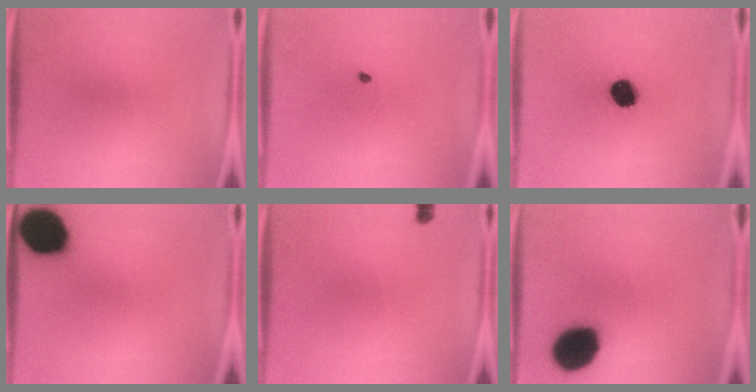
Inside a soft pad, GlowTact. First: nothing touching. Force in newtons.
{"total": 0.6}
{"total": 10.6}
{"total": 17.6}
{"total": 0.8}
{"total": 14.5}